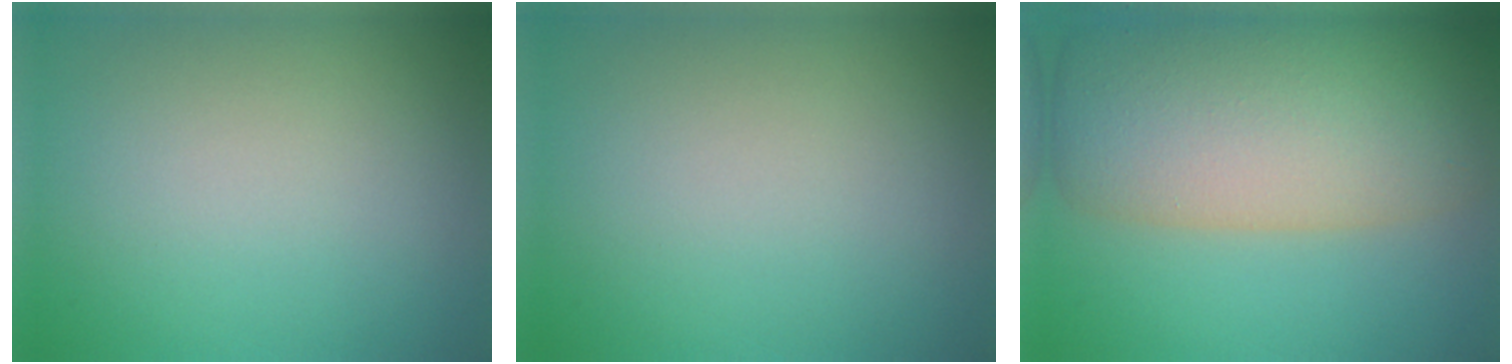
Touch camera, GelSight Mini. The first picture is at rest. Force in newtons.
{"total": 0.0}
{"total": 11.8, "press": 11.8, "slide": 0.8}